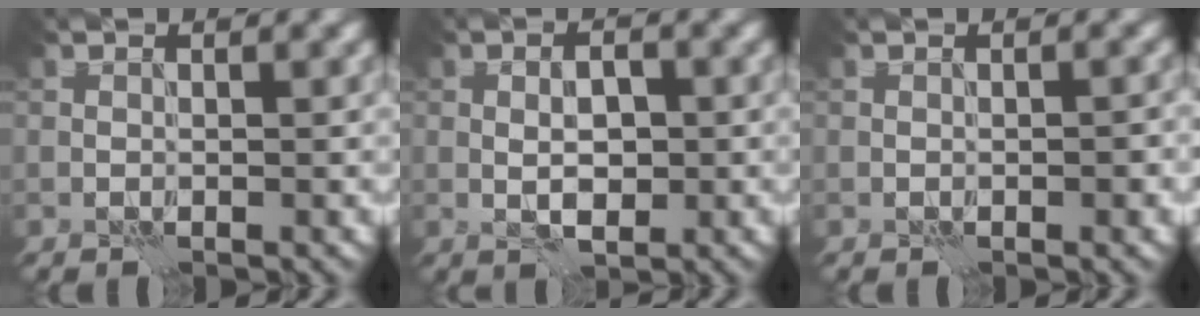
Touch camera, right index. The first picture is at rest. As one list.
[{"total": 2.9, "force": [-0.3, 1.5, 2.5], "torque": [-0.038, 0.002, -0.005]}, {"total": 1.0, "force": [-0.3, 0.3, 0.9], "torque": [-0.015, 0.003, -0.004]}]